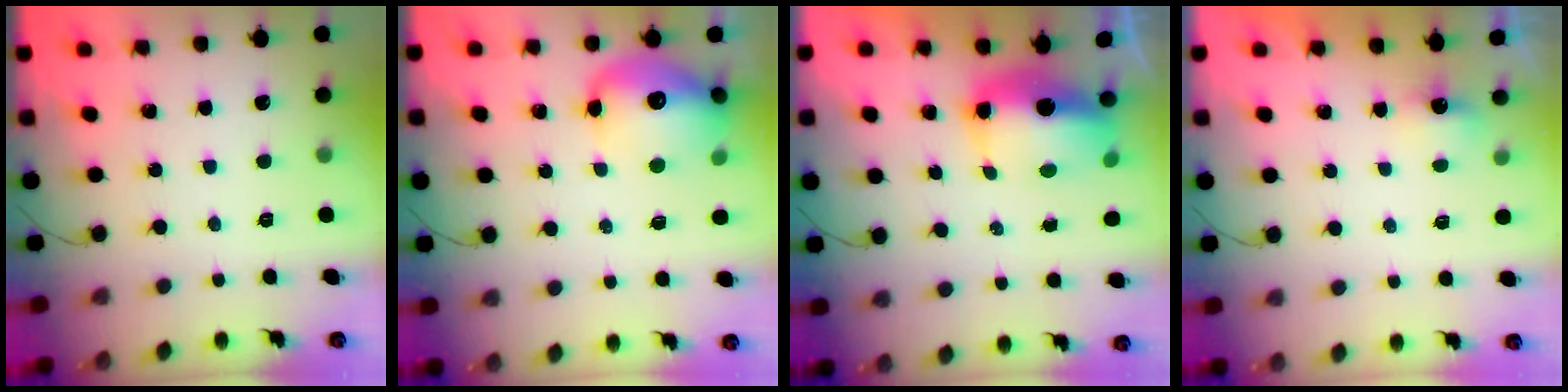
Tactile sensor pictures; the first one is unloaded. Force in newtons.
{"total": 14.6, "press": 14.2, "slide": 3.4}
{"total": 9.8, "press": 9.6, "slide": 2.0}
{"total": 2.7, "press": 2.6, "slide": 0.6}